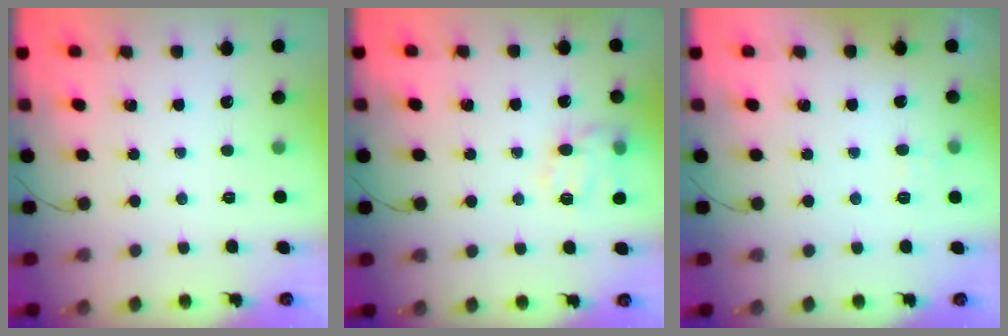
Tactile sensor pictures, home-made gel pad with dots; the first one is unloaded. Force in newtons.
{"total": 13.3, "press": 13.2, "slide": 1.5}
{"total": 2.8, "press": 2.5, "slide": 1.3}